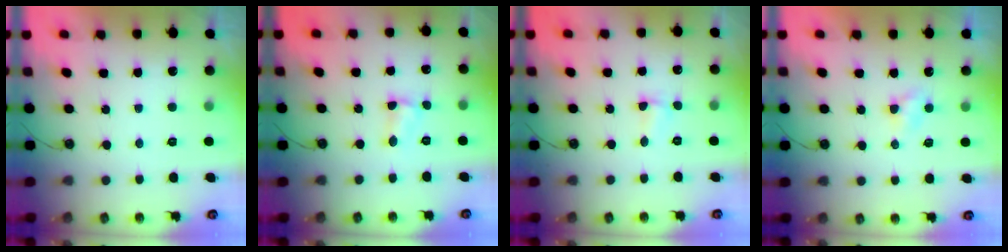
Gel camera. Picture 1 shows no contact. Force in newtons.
{"total": 3.4, "press": 3.4, "slide": 0.5}
{"total": 2.0, "press": 1.9, "slide": 0.5}
{"total": 3.7, "press": 3.7, "slide": 0.3}